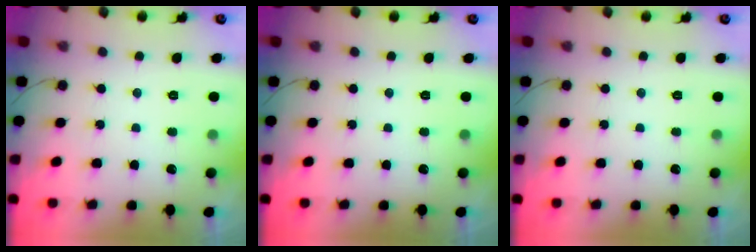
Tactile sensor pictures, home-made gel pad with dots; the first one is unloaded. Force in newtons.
{"total": 0.0}
{"total": 0.0}